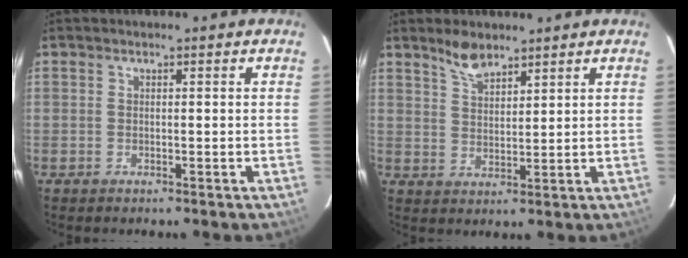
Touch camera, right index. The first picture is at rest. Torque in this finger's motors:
{"motor_torque": [0.08, 0.04, 0.03, 0.04]}